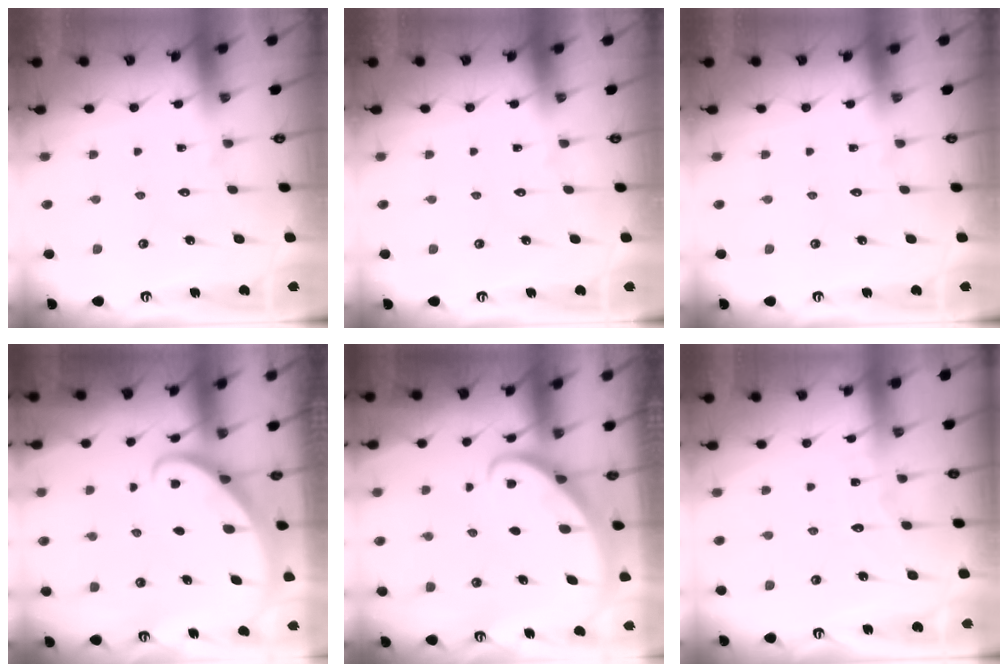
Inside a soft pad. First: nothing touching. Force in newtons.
{"total": 0.0}
{"total": 0.0}
{"total": 2.8, "press": 2.8, "slide": 0.2}
{"total": 2.9, "press": 2.9, "slide": 0.2}
{"total": 2.6, "press": 2.6, "slide": 0.3}